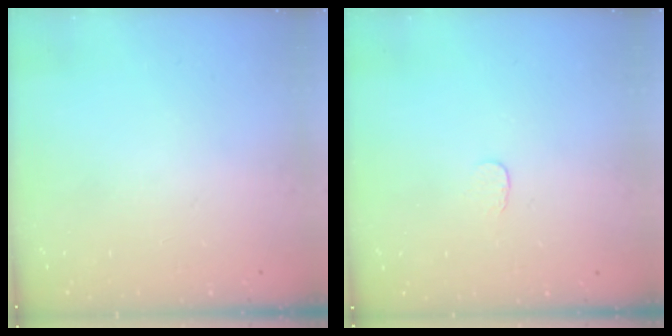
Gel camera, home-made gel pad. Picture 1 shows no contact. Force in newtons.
{"total": 2.6, "press": 2.6, "slide": 0.2}